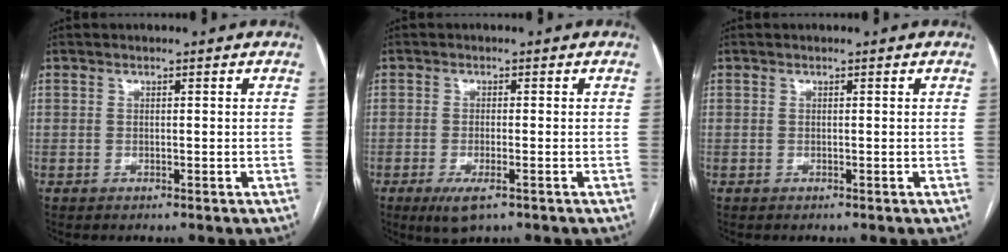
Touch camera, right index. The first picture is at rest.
{"total": 4.3, "force": [-2.3, 1.1, 3.4], "torque": [-0.067, -0.009, -0.035]}
{"total": 0.0}